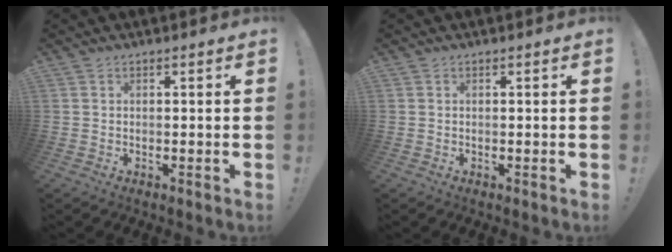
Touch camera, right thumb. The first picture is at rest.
{"total": 0.0}